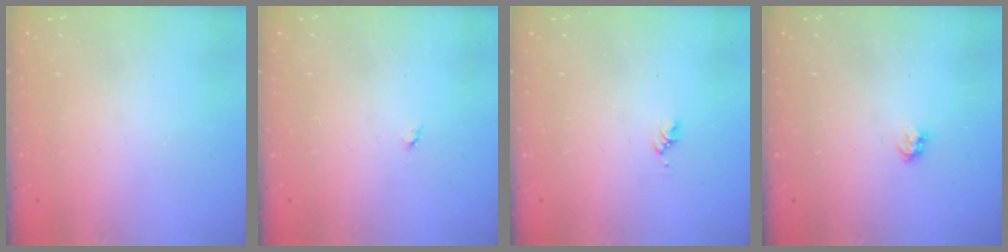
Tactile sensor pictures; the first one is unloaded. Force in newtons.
{"total": 2.8, "press": 2.8, "slide": 0.4}
{"total": 1.6, "press": 1.6, "slide": 0.3}
{"total": 2.8, "press": 2.8, "slide": 0.5}